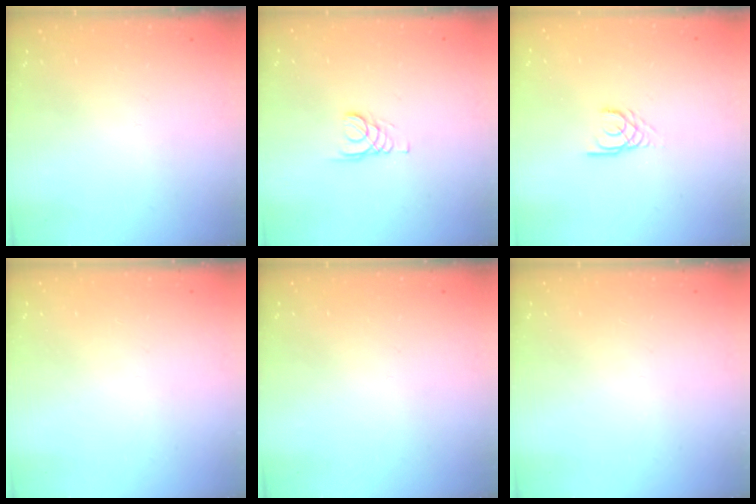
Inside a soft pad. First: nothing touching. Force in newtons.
{"total": 1.6, "press": 1.6, "slide": 0.2}
{"total": 2.2, "press": 2.2, "slide": 0.2}
{"total": 0.0}
{"total": 0.0}
{"total": 0.0}